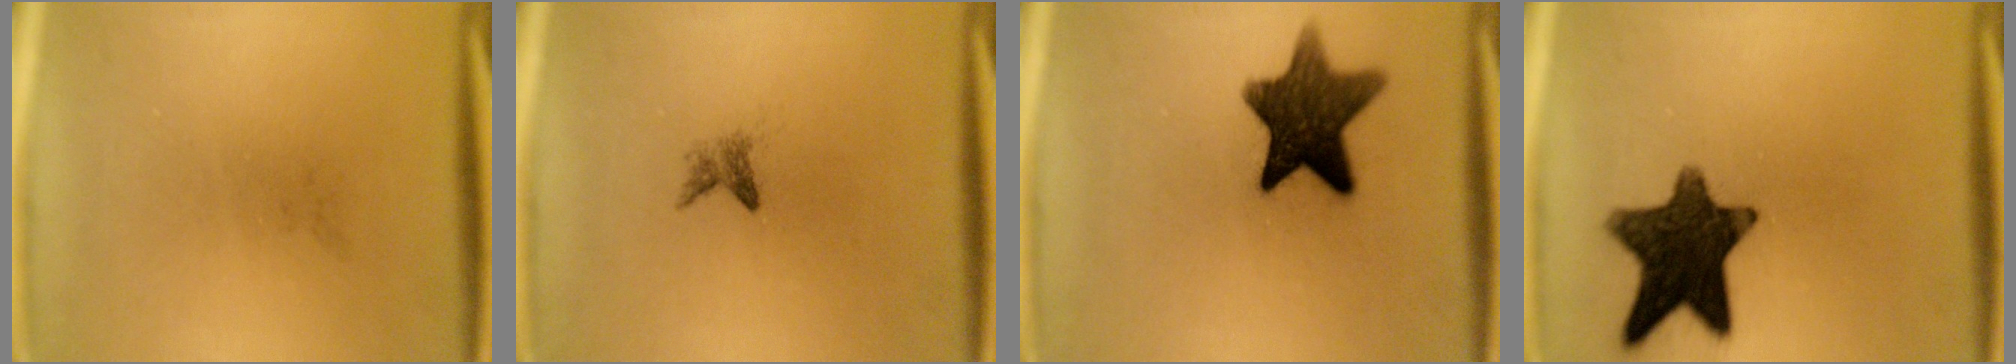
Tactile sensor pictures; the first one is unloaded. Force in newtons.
{"total": 1.4}
{"total": 12.3}
{"total": 13.3}